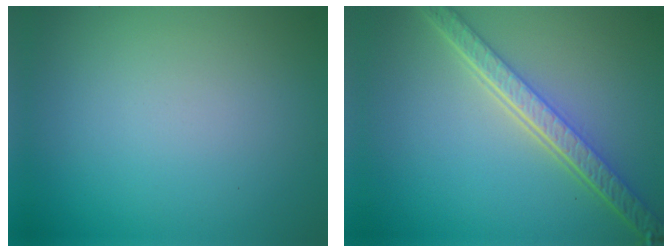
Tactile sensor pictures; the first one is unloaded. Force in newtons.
{"total": 5.9, "press": 4.3, "slide": 4.0}